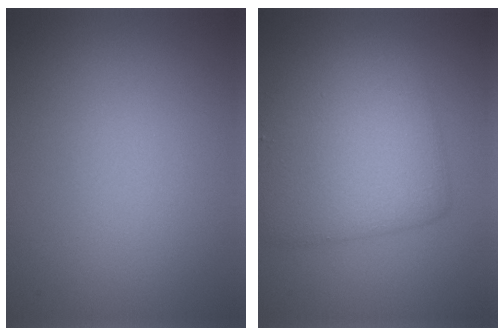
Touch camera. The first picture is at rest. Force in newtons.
{"total": 6.7, "press": 6.7, "slide": 0.2}